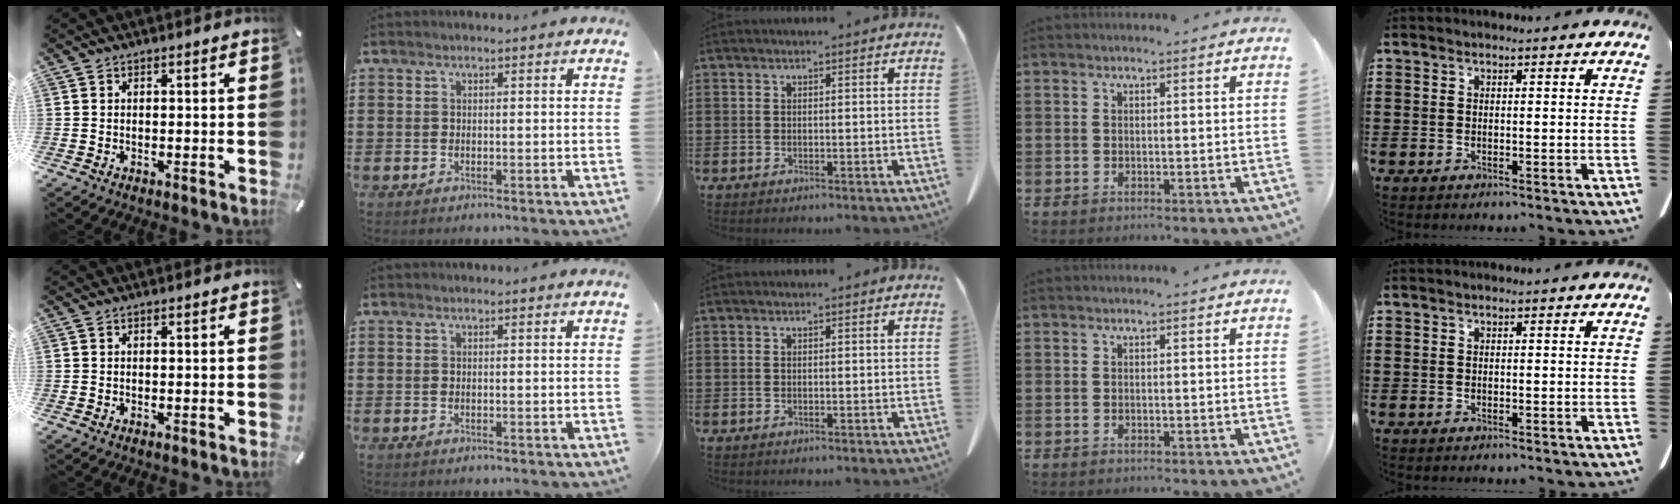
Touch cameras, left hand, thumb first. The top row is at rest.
{}